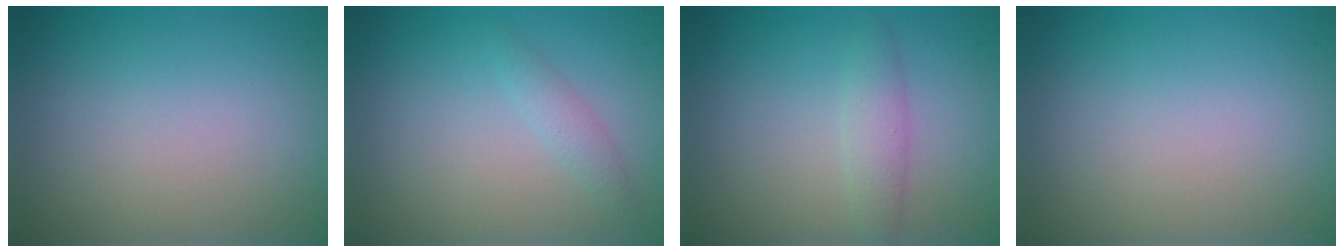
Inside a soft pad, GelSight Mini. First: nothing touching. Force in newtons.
{"total": 1.3, "press": 1.3, "slide": 0.0}
{"total": 1.9, "press": 1.9, "slide": 0.0}
{"total": 0.0}